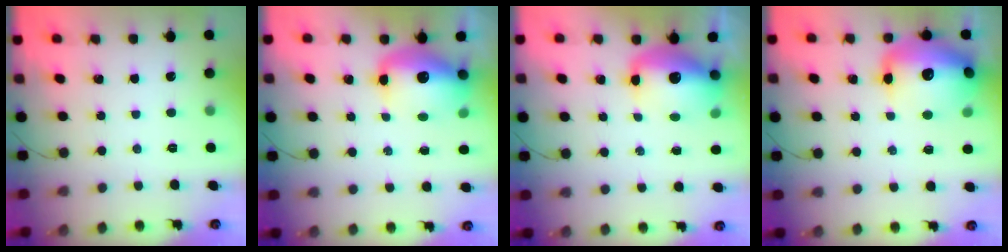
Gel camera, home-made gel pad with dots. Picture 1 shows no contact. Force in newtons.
{"total": 13.0, "press": 12.6, "slide": 3.1}
{"total": 12.8, "press": 12.4, "slide": 2.9}
{"total": 20.4, "press": 19.4, "slide": 6.3}